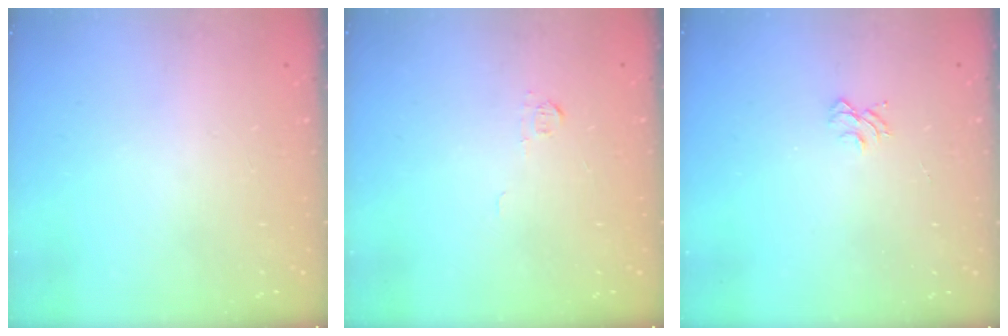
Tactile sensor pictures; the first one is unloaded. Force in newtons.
{"total": 3.6, "press": 3.5, "slide": 0.6}
{"total": 5.1, "press": 5.1, "slide": 0.4}